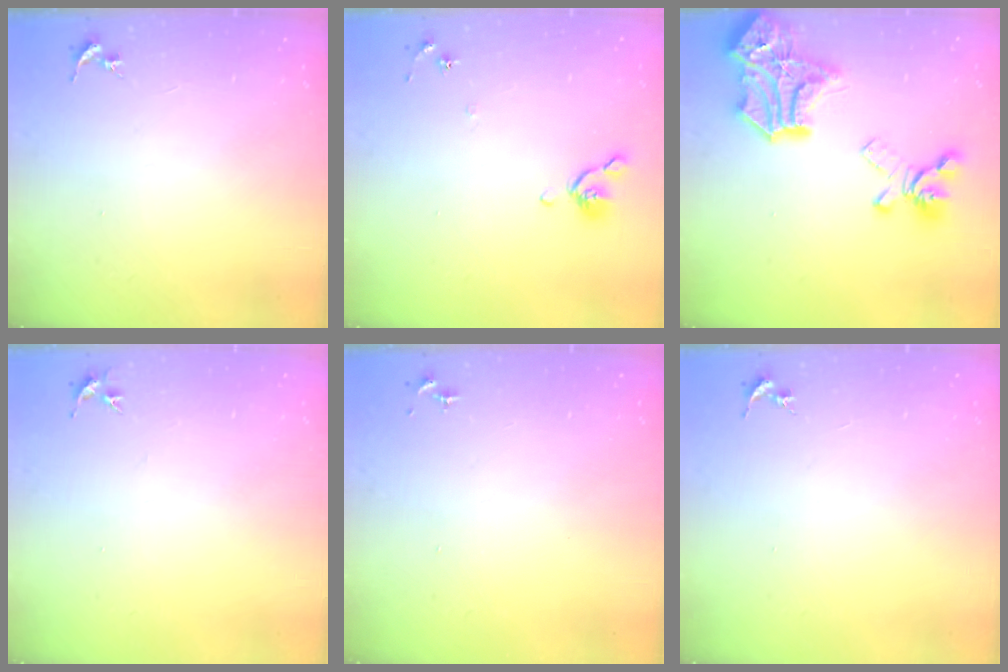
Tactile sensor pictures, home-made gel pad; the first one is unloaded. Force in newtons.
{"total": 5.4, "press": 5.3, "slide": 1.1}
{"total": 24.6, "press": 24.6, "slide": 0.7}
{"total": 3.6, "press": 3.5, "slide": 0.4}
{"total": 0.0}
{"total": 0.0}